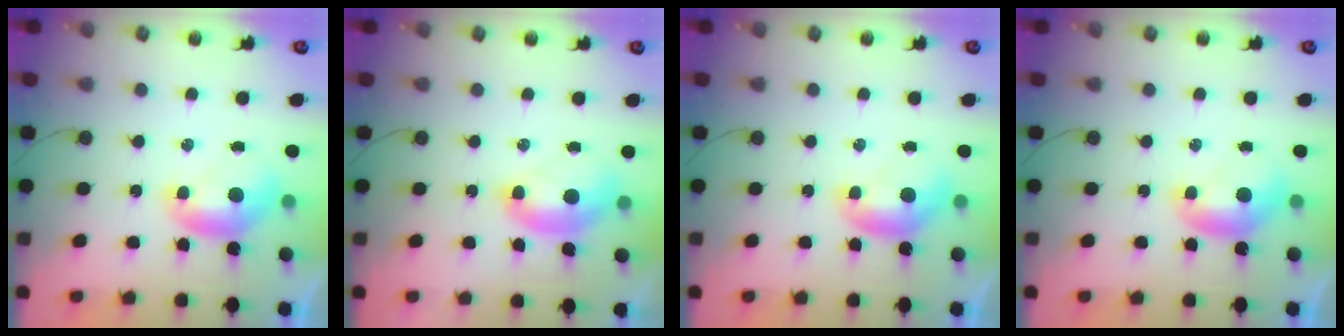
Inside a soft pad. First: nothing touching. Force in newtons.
{"total": 2.5, "press": 2.5, "slide": 0.6}
{"total": 0.0}
{"total": 0.0}